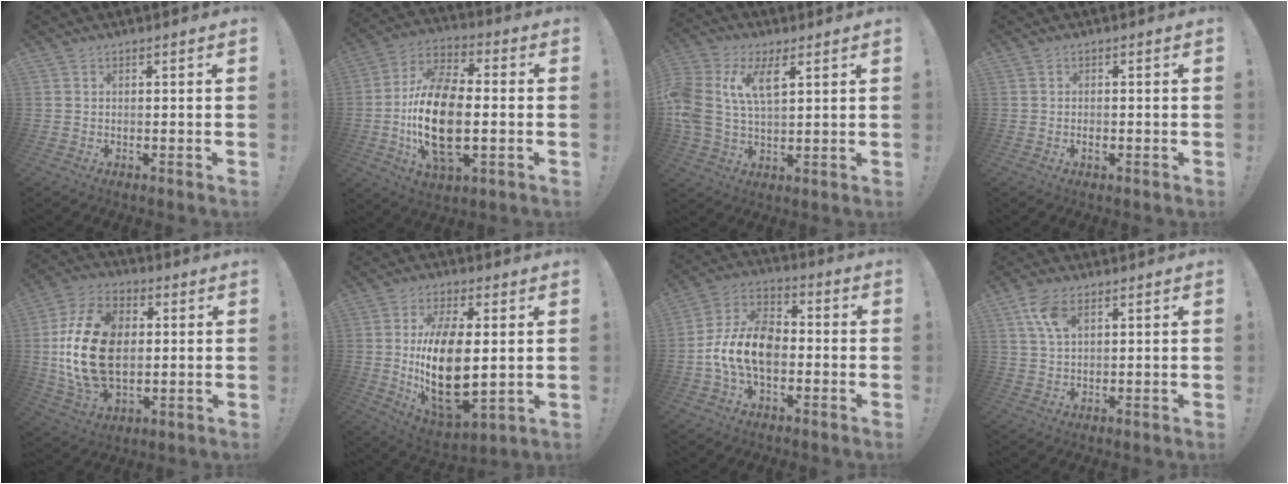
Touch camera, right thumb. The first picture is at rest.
{"total": 20.2, "force": [-2.5, 10.9, 16.8], "torque": [-0.327, 0.000, -0.043]}
{"total": 11.6, "force": [4.9, 6.1, 8.5], "torque": [-0.192, -0.010, 0.088]}
{"total": 1.1, "force": [-0.6, 0.9, 0.3], "torque": [0.005, -0.002, -0.011]}
{"total": 23.1, "force": [0.9, 15.5, 17.2], "torque": [-0.315, 0.013, 0.027]}
{"total": 20.5, "force": [1.1, 10.4, 17.6], "torque": [-0.328, -0.030, 0.024]}
{"total": 14.9, "force": [-3.0, 10.0, 10.7], "torque": [-0.212, 0.032, -0.051]}
{"total": 6.9, "force": [3.3, 3.6, 4.9], "torque": [-0.091, -0.005, 0.062]}